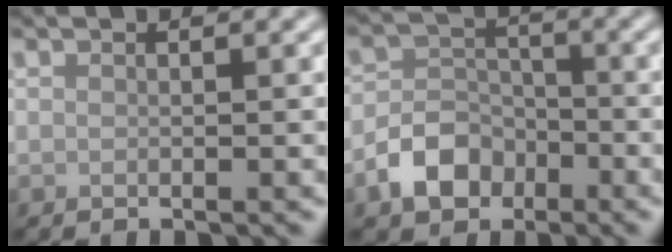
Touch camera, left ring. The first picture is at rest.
{"total": 4.4, "force": [-2.4, 3.2, 1.9], "torque": [-0.034, 0.000, -0.049]}